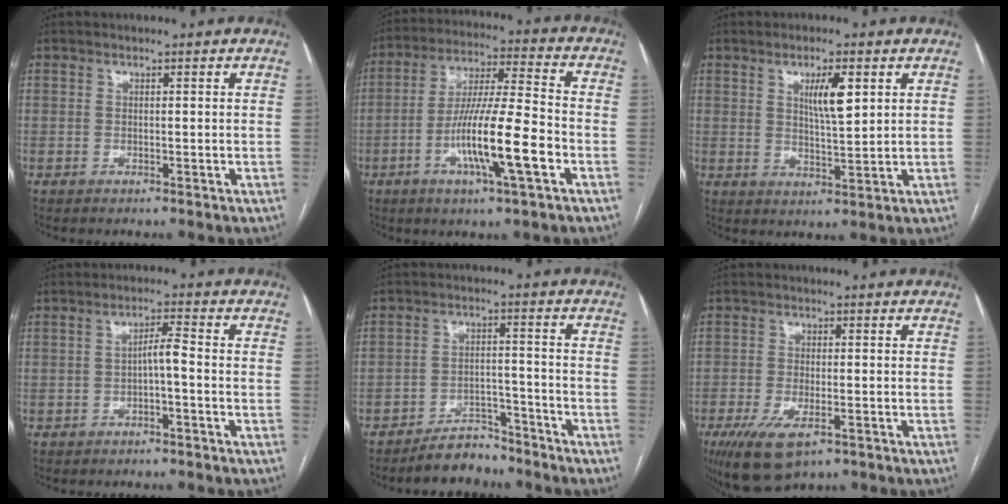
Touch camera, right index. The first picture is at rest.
{"total": 13.9, "force": [-4.8, 0.8, 13.0], "torque": [-0.238, -0.004, -0.086]}
{"total": 5.6, "force": [2.2, 1.0, 5.0], "torque": [-0.089, -0.002, 0.040]}
{"total": 2.8, "force": [-0.9, 0.2, 2.7], "torque": [-0.045, 0.010, -0.016]}
{"total": 5.8, "force": [-5.3, 2.2, 0.8], "torque": [-0.012, 0.008, -0.086]}
{"total": 8.2, "force": [-4.6, 3.1, 6.1], "torque": [-0.111, -0.017, -0.073]}